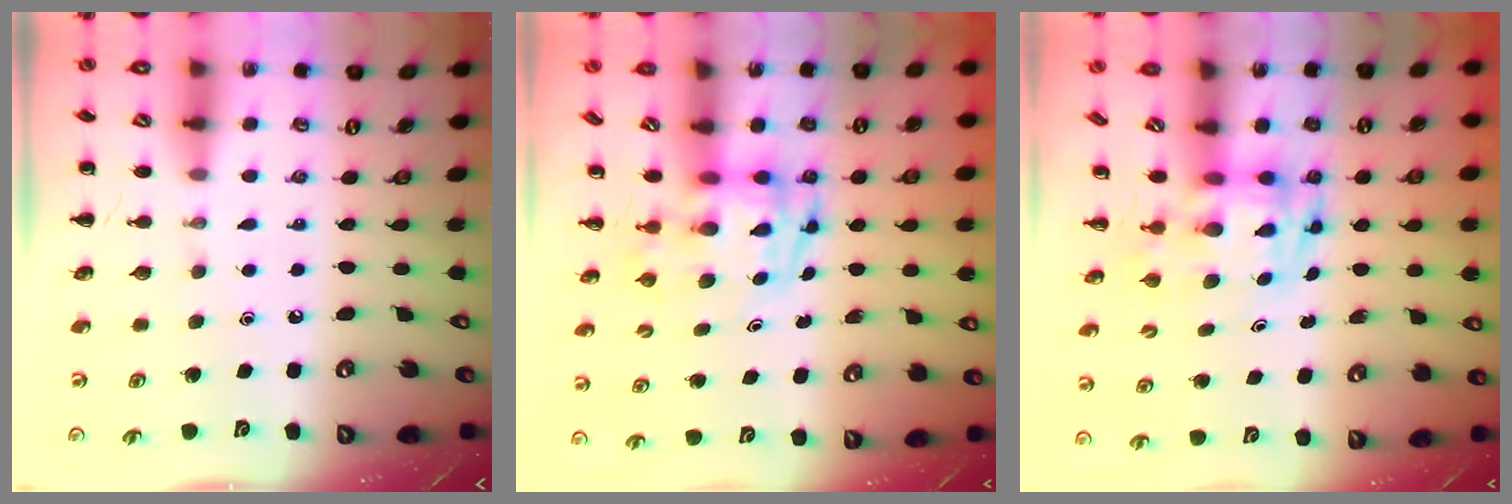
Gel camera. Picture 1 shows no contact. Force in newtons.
{"total": 3.4, "press": 3.3, "slide": 0.7}
{"total": 3.6, "press": 3.5, "slide": 0.7}